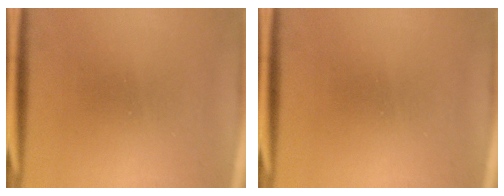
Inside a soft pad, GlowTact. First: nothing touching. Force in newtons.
{"total": 0.0}